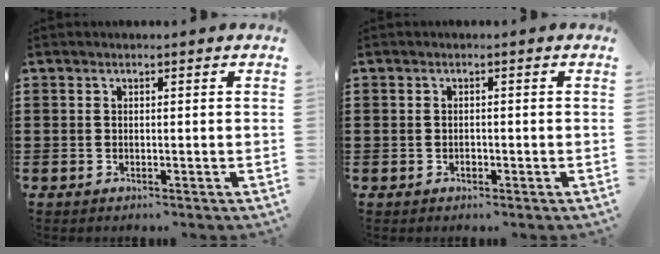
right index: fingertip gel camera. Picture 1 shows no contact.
{"total": 0.8, "force": [-0.3, 0.6, 0.4], "torque": [-0.011, 0.000, -0.005]}